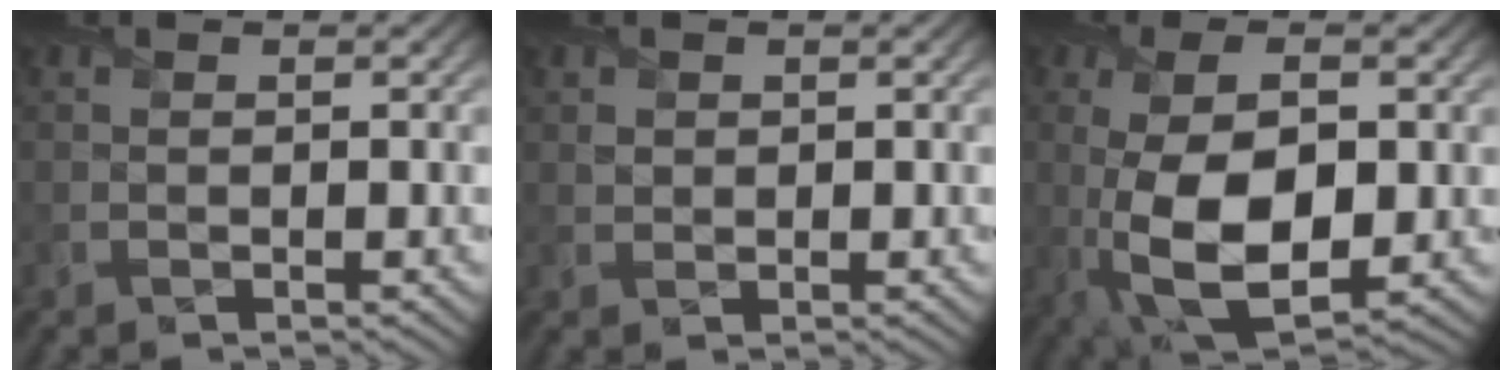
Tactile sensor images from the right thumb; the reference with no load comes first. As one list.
[{"total": 1.1, "force": [0.7, 0.8, 0.3], "torque": [-0.010, -0.003, 0.017]}, {"total": 12.4, "force": [-1.5, 6.1, 10.7], "torque": [-0.228, -0.010, -0.020]}]